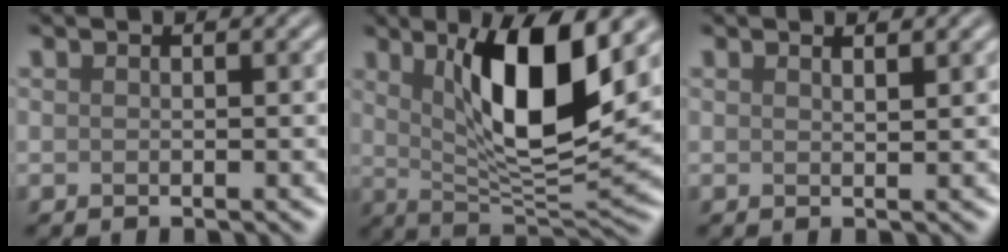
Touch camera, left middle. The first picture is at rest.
{"total": 9.9, "force": [3.2, 2.7, 8.9], "torque": [-0.141, -0.016, 0.059]}
{"total": 0.9, "force": [0.8, 0.2, 0.4], "torque": [-0.002, 0.002, 0.013]}